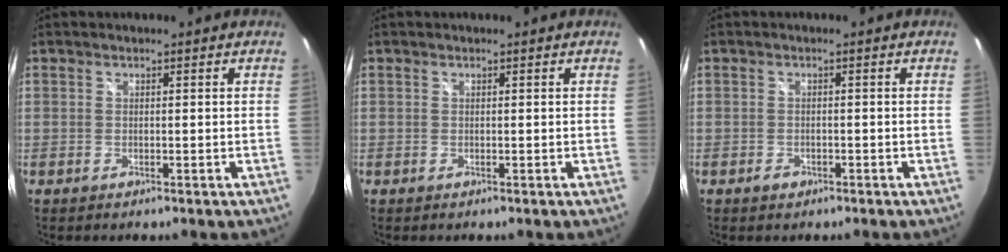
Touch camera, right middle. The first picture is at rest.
{"total": 0.0}
{"total": 1.6, "force": [-1.1, 1.1, 0.5], "torque": [-0.009, -0.001, -0.018]}